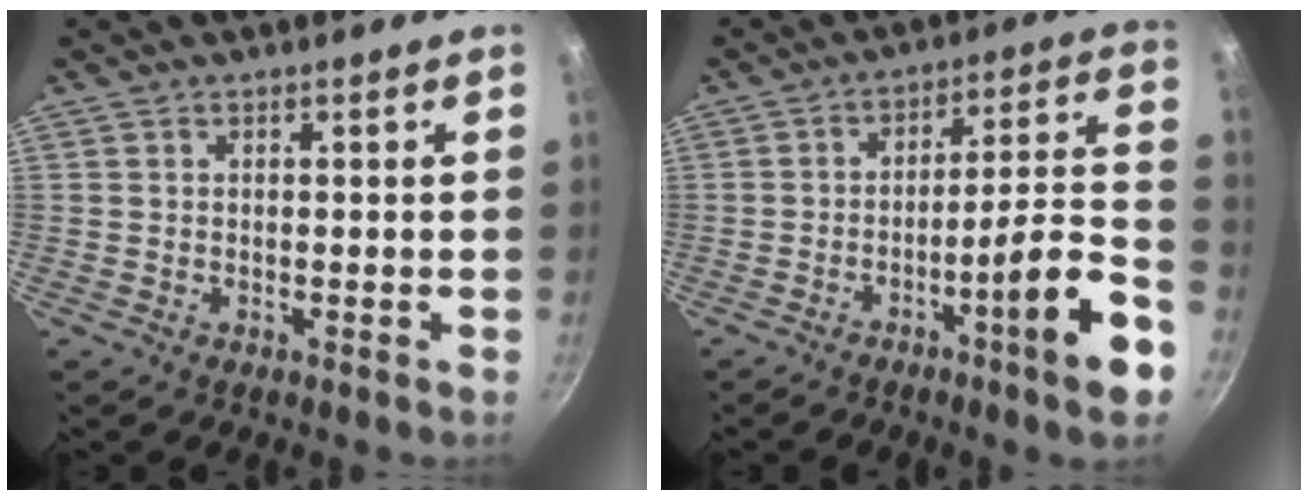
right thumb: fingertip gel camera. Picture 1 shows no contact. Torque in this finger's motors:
{"motor_torque": [2.62, 2.39, 2.23, -0.52, 0.15]}